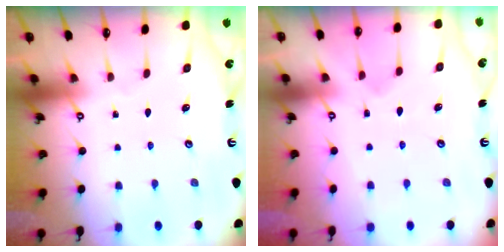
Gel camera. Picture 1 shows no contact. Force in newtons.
{"total": 2.2, "press": 1.9, "slide": 1.1}